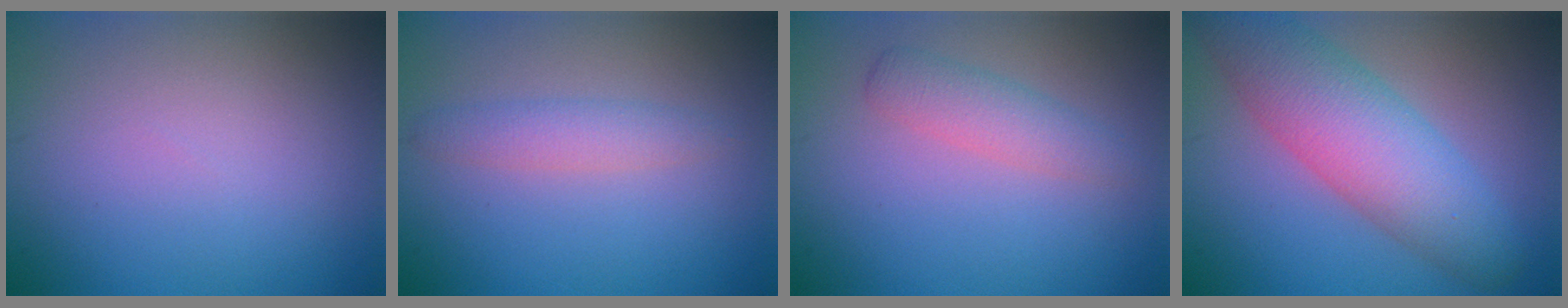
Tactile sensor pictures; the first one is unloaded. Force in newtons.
{"total": 2.0, "press": 2.0, "slide": 0.1}
{"total": 2.5, "press": 2.5, "slide": 0.0}
{"total": 7.7, "press": 7.7, "slide": 0.3}